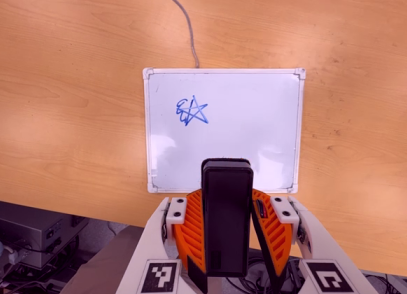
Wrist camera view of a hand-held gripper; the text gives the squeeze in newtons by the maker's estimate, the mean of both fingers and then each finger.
{"total": 5.8, "left": 4.2, "right": 7.5}